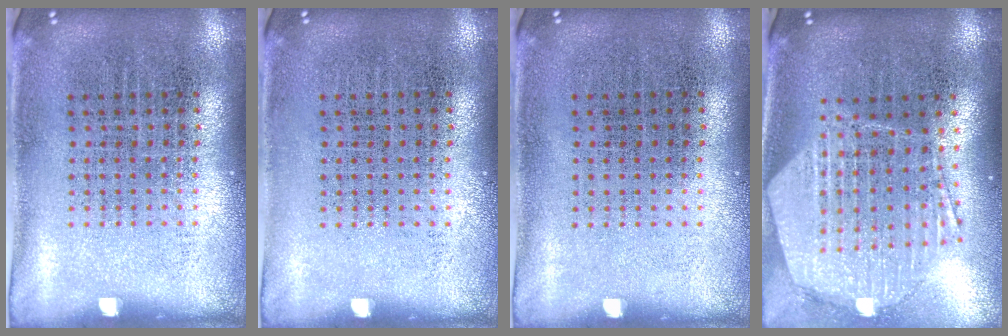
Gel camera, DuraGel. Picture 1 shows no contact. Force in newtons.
{"total": 0.0}
{"total": 0.0}
{"total": 1.9, "press": 1.8, "slide": 0.8}